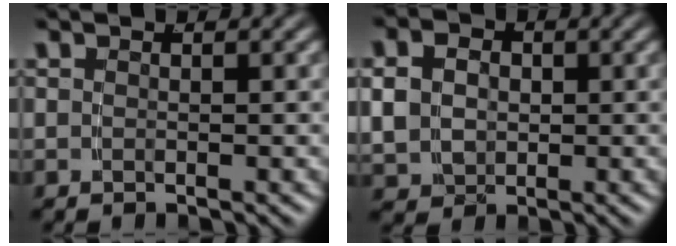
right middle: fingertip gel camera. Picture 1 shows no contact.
{"total": 4.8, "force": [0.2, 4.0, 2.6], "torque": [-0.060, -0.018, 0.011]}